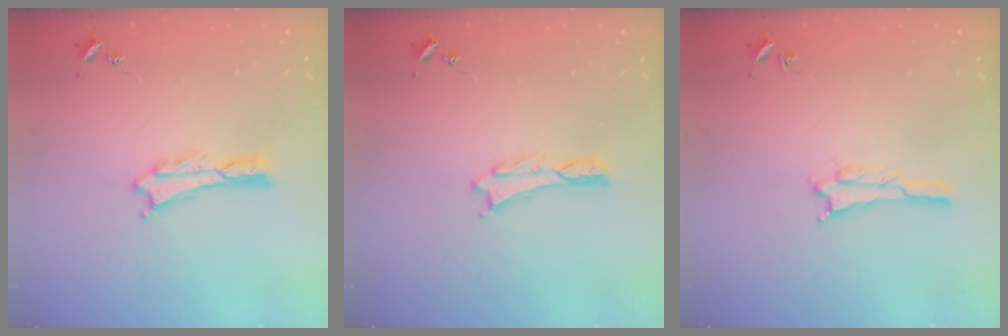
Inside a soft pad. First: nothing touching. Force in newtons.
{"total": 0.0}
{"total": 1.1, "press": 1.1, "slide": 0.1}